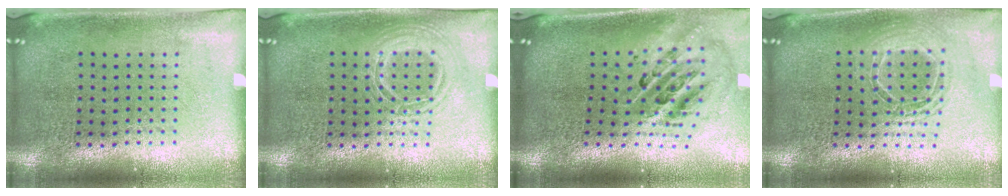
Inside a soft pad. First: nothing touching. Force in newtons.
{"total": 1.1, "press": 1.0, "slide": 0.1}
{"total": 2.7, "press": 1.9, "slide": 1.9}
{"total": 1.7, "press": 1.4, "slide": 0.9}